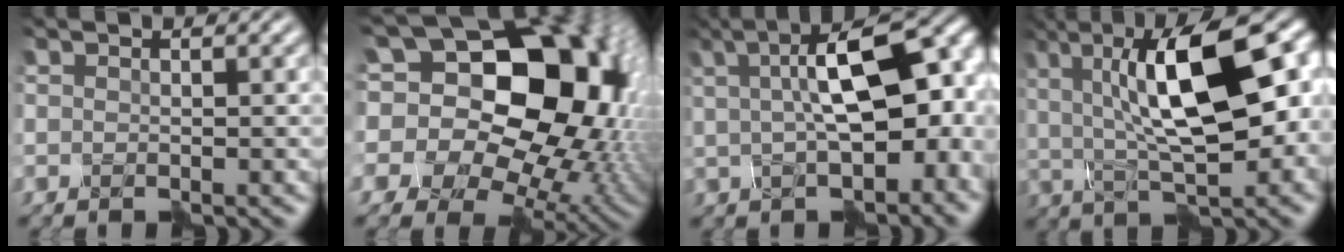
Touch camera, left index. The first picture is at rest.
{"total": 22.8, "force": [5.3, 16.6, 14.8], "torque": [-0.251, 0.049, 0.079]}
{"total": 13.9, "force": [2.4, 6.5, 12.0], "torque": [-0.159, 0.019, 0.030]}
{"total": 14.5, "force": [3.4, 5.4, 13.1], "torque": [-0.209, 0.010, 0.047]}